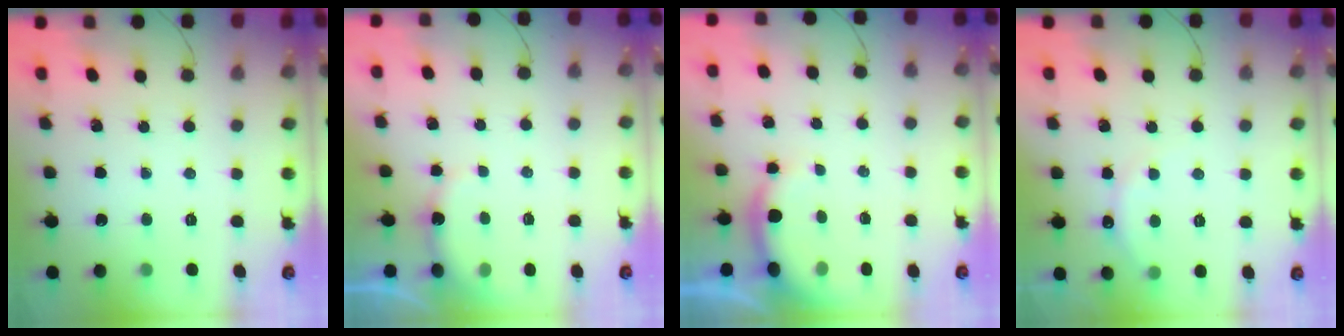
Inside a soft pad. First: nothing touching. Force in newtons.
{"total": 5.7, "press": 5.7, "slide": 1.0}
{"total": 3.3, "press": 3.2, "slide": 0.8}
{"total": 7.0, "press": 6.9, "slide": 1.3}